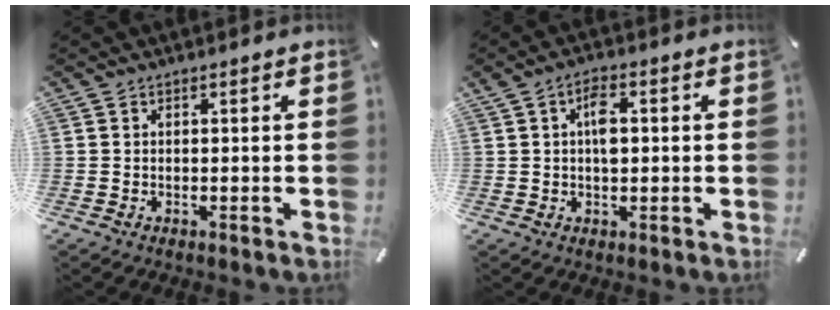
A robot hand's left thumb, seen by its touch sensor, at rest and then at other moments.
{"total": 4.7, "force": [0.8, 2.5, 3.9], "torque": [-0.066, 0.003, 0.008]}